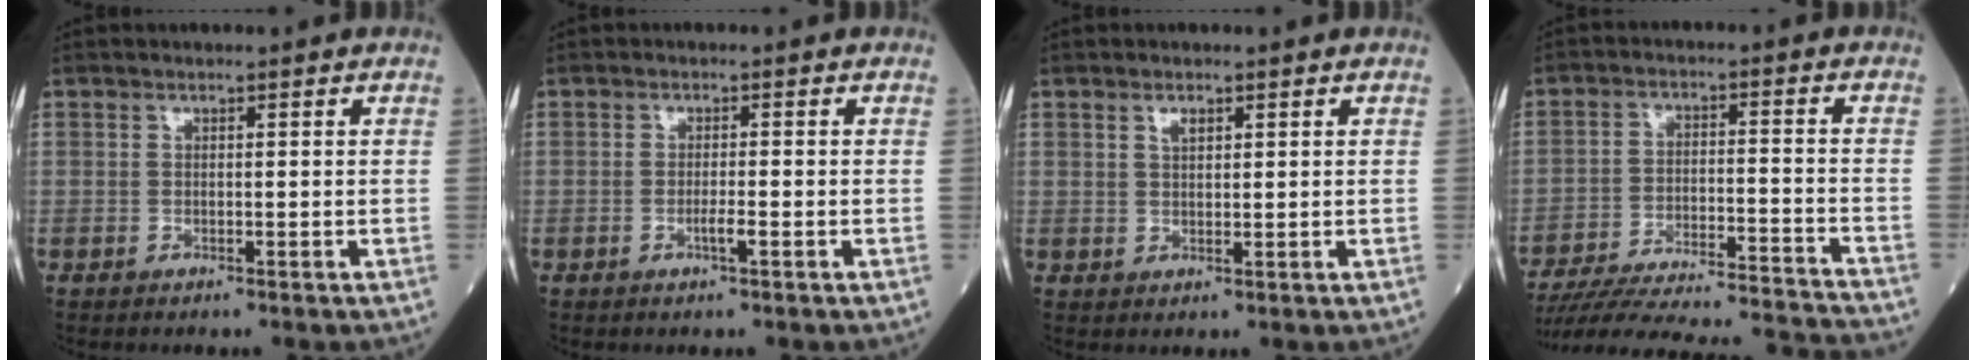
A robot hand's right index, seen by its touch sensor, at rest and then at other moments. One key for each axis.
{"total": 1.7, "fx": -0.7, "fy": 0.0, "fz": 1.6, "tx": -0.030, "ty": -0.002, "tz": -0.014}
{"total": 1.5, "fx": 0.9, "fy": 0.5, "fz": 1.1, "tx": -0.025, "ty": -0.002, "tz": 0.019}
{"total": 26.1, "fx": -24.7, "fy": 0.5, "fz": 8.6, "tx": -0.120, "ty": -0.033, "tz": -0.346}